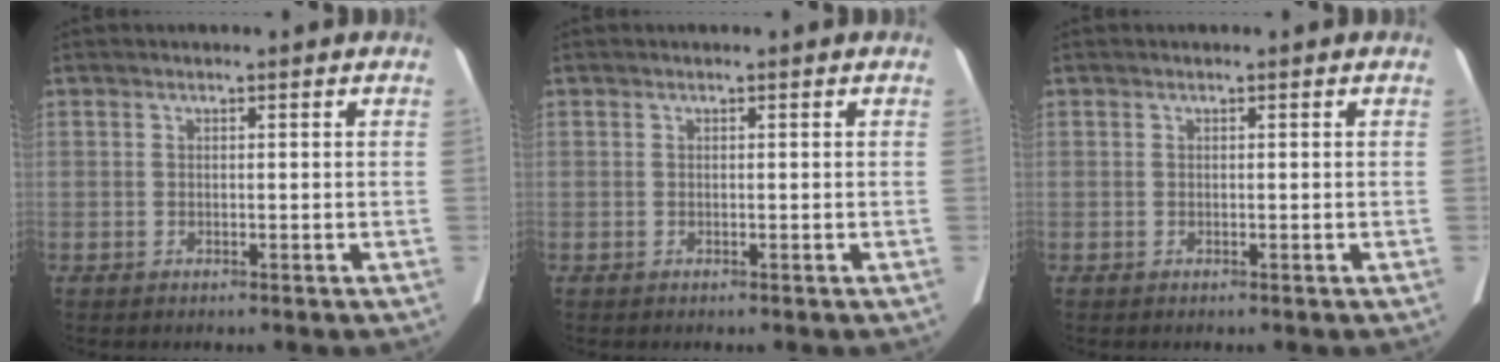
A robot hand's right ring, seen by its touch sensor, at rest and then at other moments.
{"total": 0.0}
{"total": 0.0}